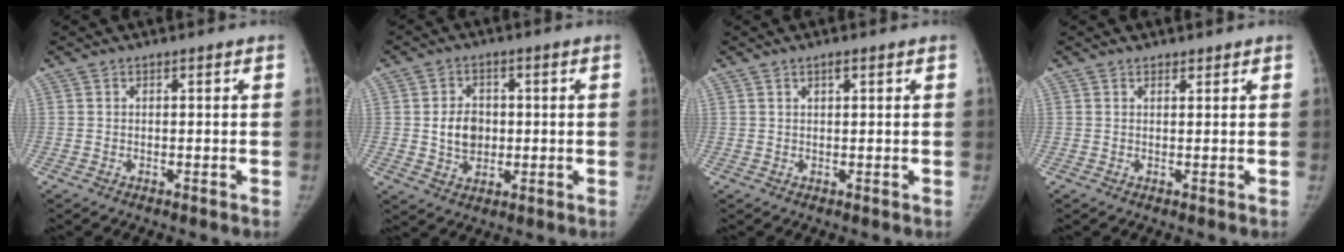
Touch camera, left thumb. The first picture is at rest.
{"total": 6.7, "force": [0.2, 5.2, 4.1], "torque": [-0.048, -0.002, 0.008]}
{"total": 1.4, "force": [0.9, 0.4, 1.0], "torque": [-0.013, -0.003, 0.014]}
{"total": 1.4, "force": [1.2, 0.7, 0.3], "torque": [0.003, -0.007, 0.017]}